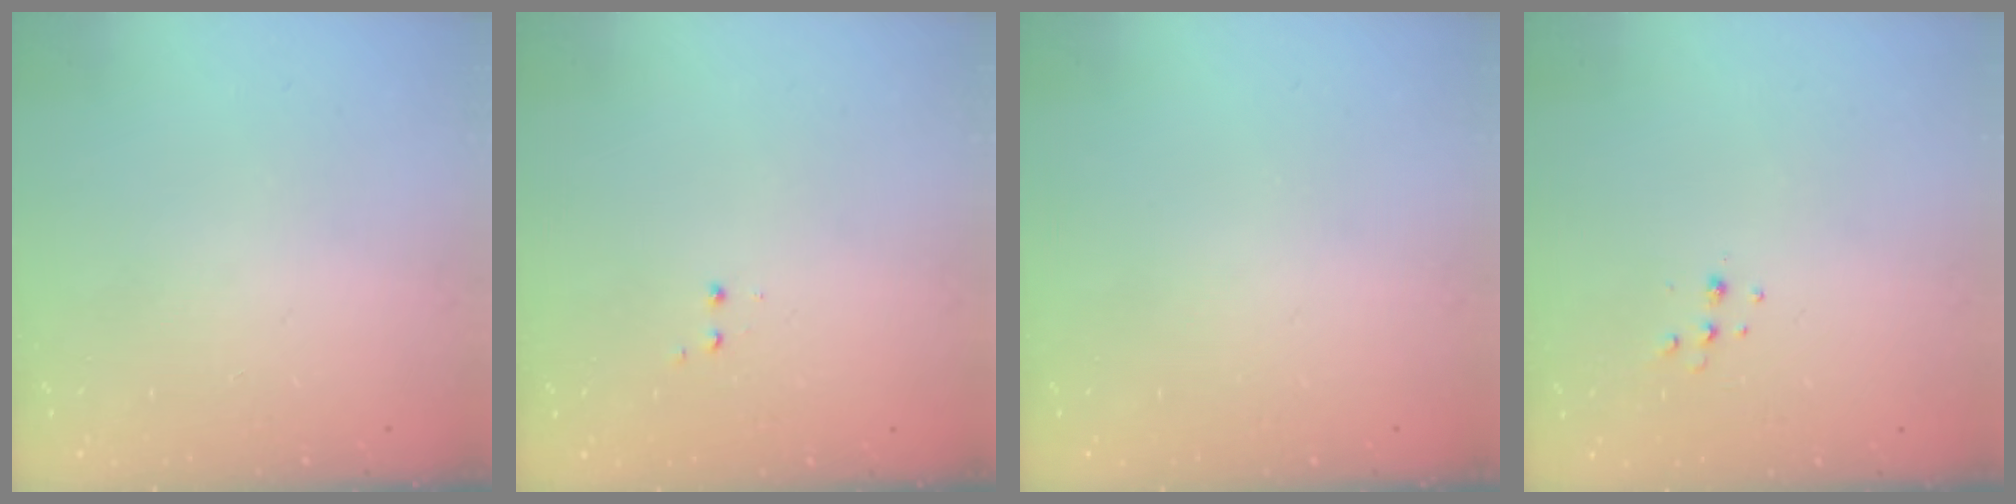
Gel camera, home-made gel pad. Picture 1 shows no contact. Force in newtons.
{"total": 1.2, "press": 1.1, "slide": 0.5}
{"total": 0.0}
{"total": 3.8, "press": 3.7, "slide": 0.7}